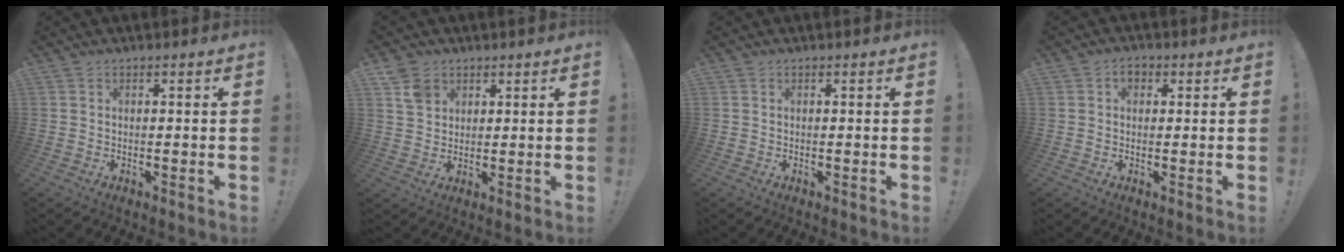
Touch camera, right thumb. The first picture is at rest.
{"total": 5.6, "force": [3.4, 4.0, 1.9], "torque": [-0.023, -0.014, 0.065]}
{"total": 0.0}
{"total": 2.8, "force": [0.6, 2.0, 1.8], "torque": [-0.023, 0.004, 0.009]}